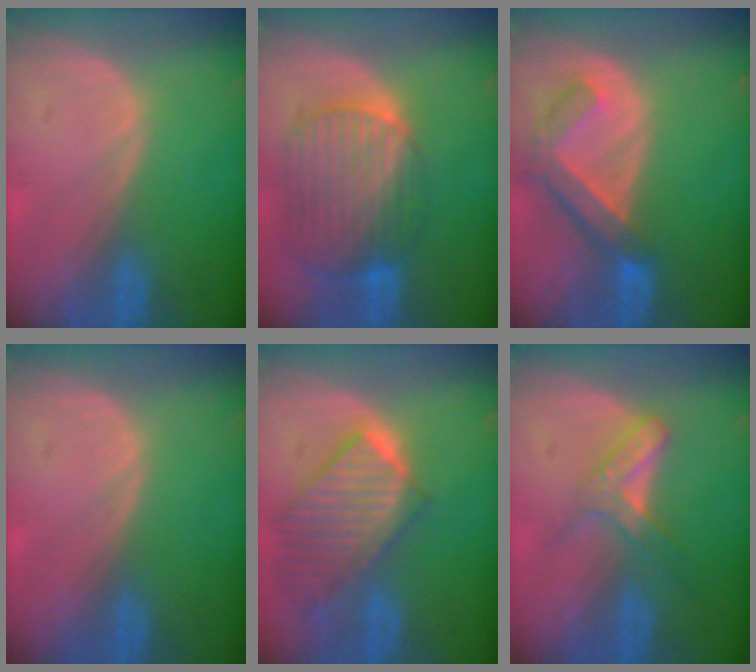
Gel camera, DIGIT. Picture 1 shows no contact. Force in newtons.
{"total": 10.5, "press": 8.9, "slide": 5.5}
{"total": 7.1, "press": 6.2, "slide": 3.5}
{"total": 0.0}
{"total": 9.9, "press": 8.7, "slide": 4.7}
{"total": 5.6, "press": 4.9, "slide": 2.8}